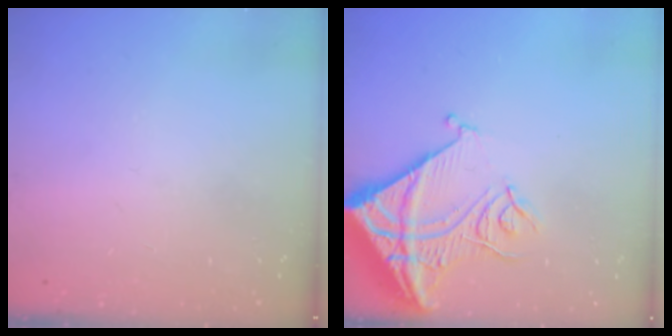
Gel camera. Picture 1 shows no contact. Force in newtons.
{"total": 16.8, "press": 16.6, "slide": 2.1}